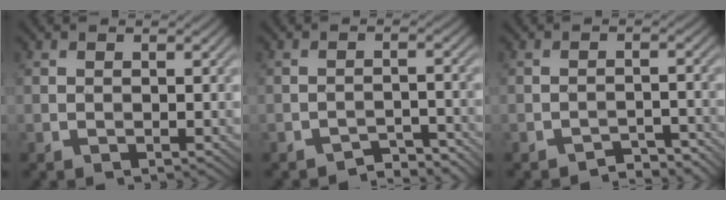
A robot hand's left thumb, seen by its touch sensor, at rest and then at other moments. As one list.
[{"total": 3.2, "force": [-3.0, 0.6, 1.0], "torque": [-0.011, 0.010, -0.047]}, {"total": 2.8, "force": [-2.6, 0.5, 0.9], "torque": [-0.009, 0.010, -0.040]}]